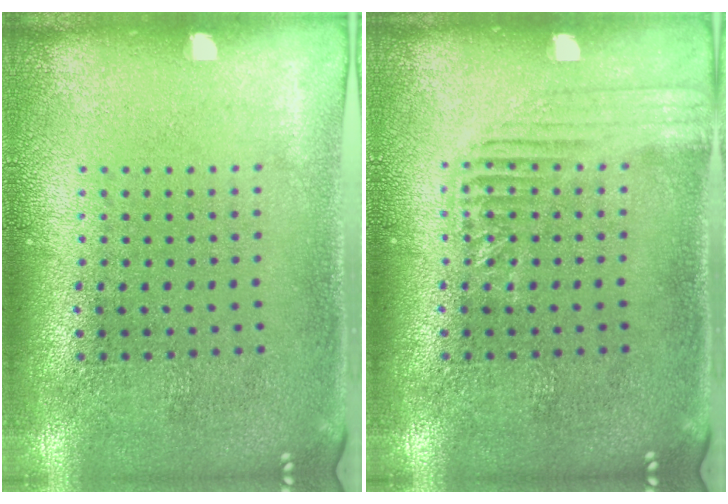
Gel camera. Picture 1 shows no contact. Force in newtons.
{"total": 1.7, "press": 1.6, "slide": 0.2}